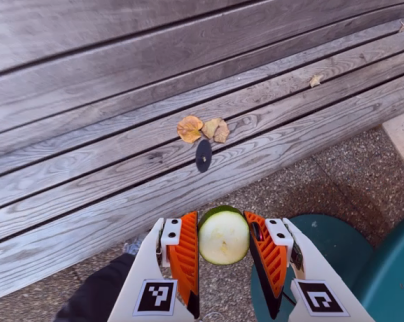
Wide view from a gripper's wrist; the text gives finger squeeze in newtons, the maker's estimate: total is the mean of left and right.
{"total": 9.2, "left": 9.5, "right": 9.0}